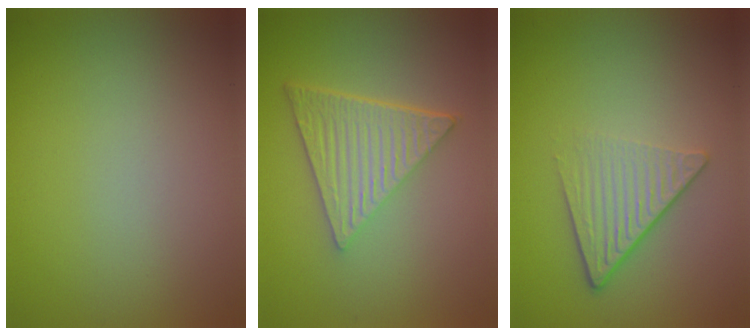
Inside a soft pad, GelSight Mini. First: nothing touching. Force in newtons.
{"total": 6.7, "press": 4.5, "slide": 5.0}
{"total": 4.6, "press": 2.9, "slide": 3.6}